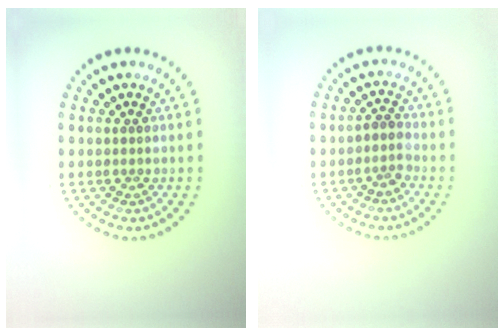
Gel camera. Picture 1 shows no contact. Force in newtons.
{"total": 1.5, "press": 1.2, "slide": 1.0}